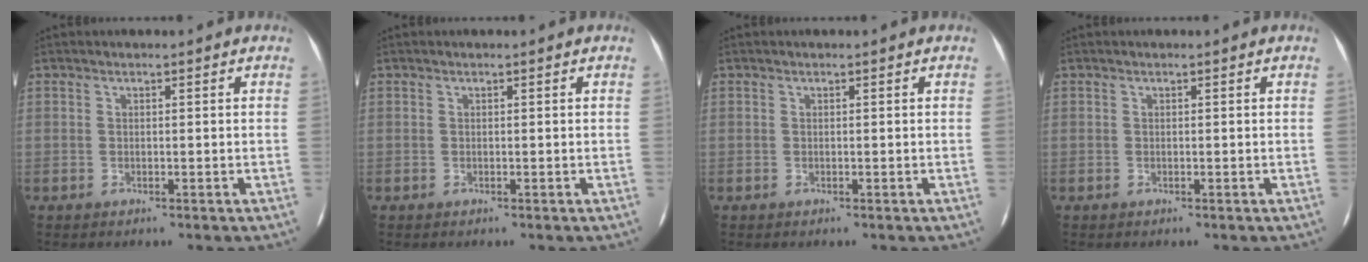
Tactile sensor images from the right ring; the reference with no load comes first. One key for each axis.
{"total": 0.0}
{"total": 0.0}
{"total": 0.0}